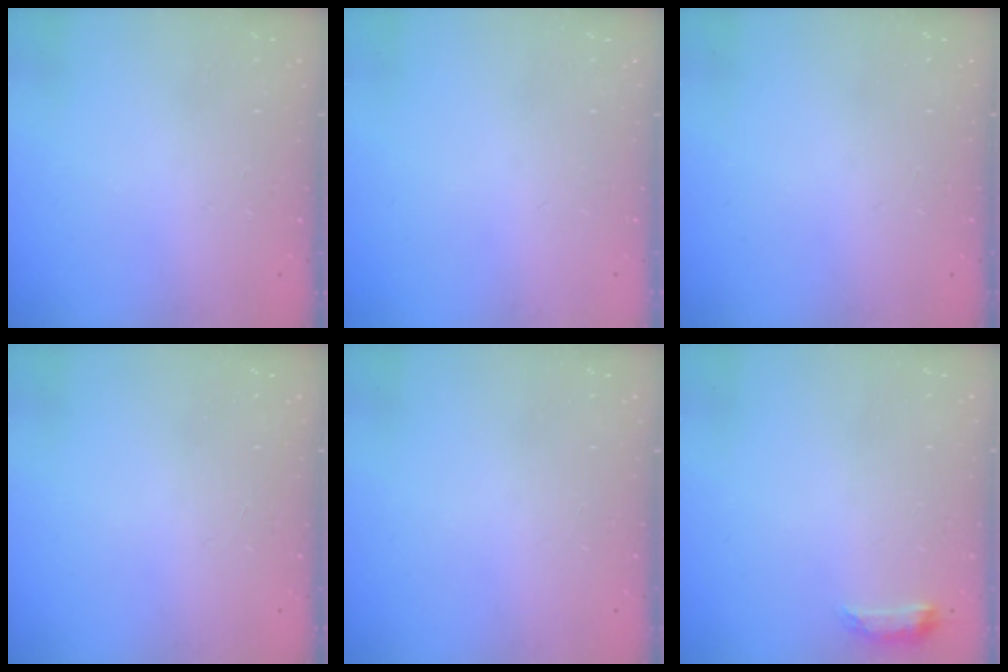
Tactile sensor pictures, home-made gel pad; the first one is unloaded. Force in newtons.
{"total": 0.0}
{"total": 0.0}
{"total": 0.9, "press": 0.0, "slide": 0.9}
{"total": 0.0}
{"total": 6.6, "press": 6.6, "slide": 0.6}